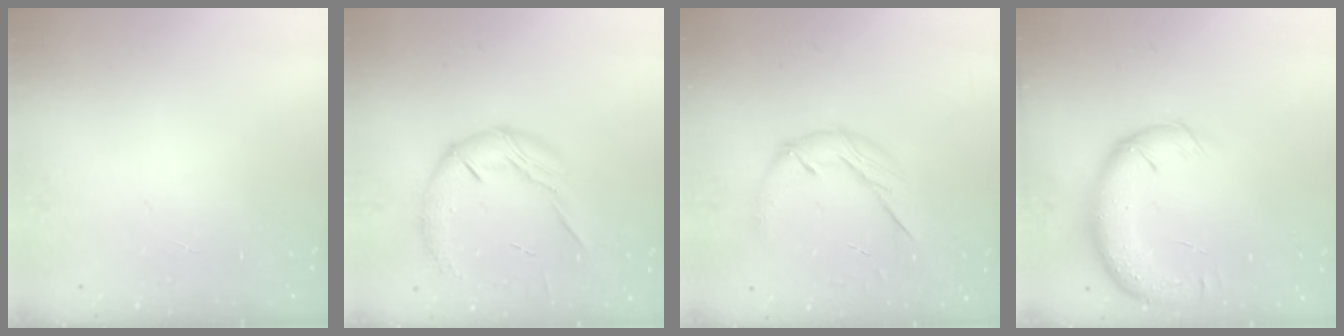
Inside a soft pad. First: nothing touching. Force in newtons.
{"total": 12.1, "press": 12.0, "slide": 1.1}
{"total": 9.1, "press": 9.1, "slide": 0.6}
{"total": 14.1, "press": 13.5, "slide": 3.8}